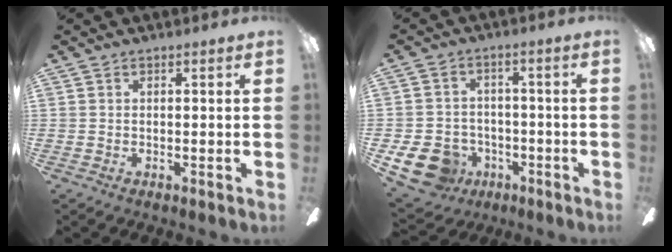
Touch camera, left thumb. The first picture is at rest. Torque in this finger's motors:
{"motor_torque": [-0.53, 0.64, 0.07, 0.00, 0.01]}